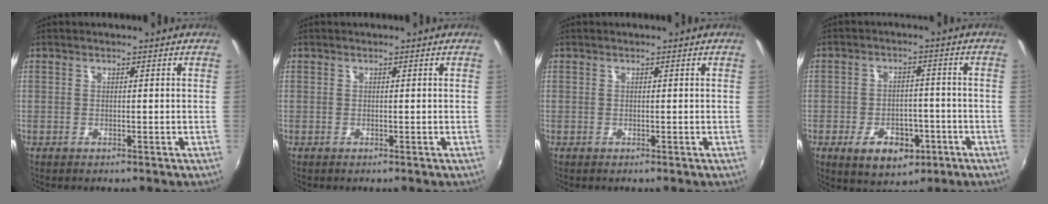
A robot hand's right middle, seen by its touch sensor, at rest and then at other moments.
{"total": 0.0}
{"total": 0.0}
{"total": 9.3, "force": [-4.6, 5.7, 5.7], "torque": [-0.118, 0.000, -0.061]}